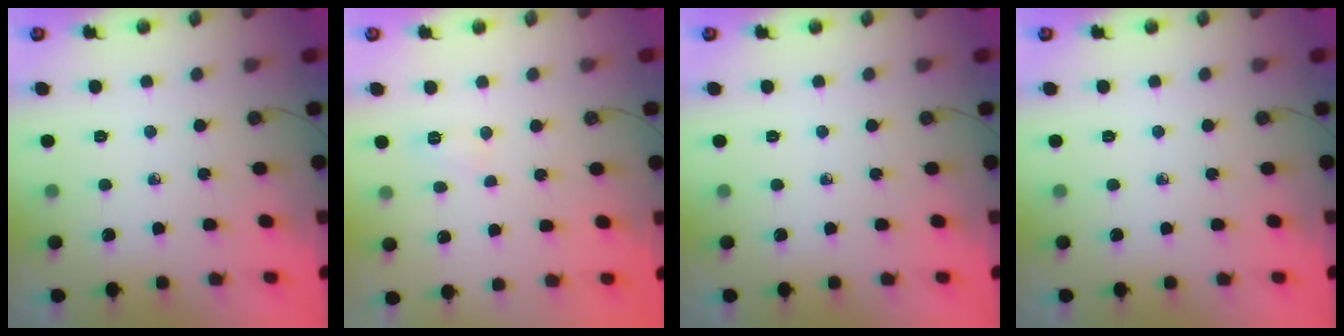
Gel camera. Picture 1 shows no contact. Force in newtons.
{"total": 6.9, "press": 6.9, "slide": 0.6}
{"total": 0.0}
{"total": 0.0}